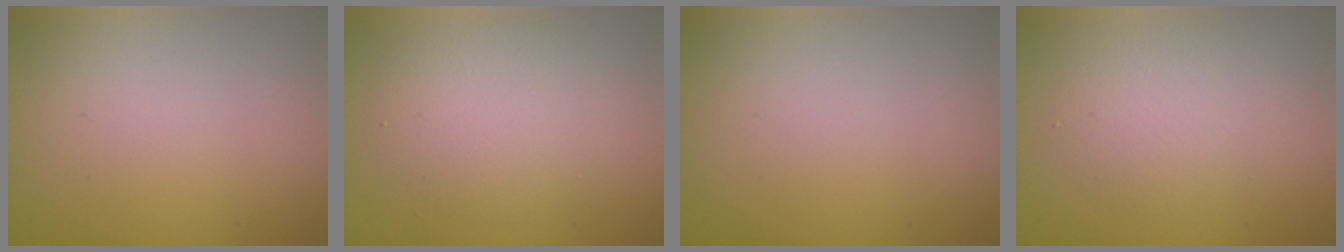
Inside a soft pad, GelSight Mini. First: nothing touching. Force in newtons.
{"total": 3.9, "press": 3.9, "slide": 0.1}
{"total": 0.0}
{"total": 3.0, "press": 3.0, "slide": 0.2}